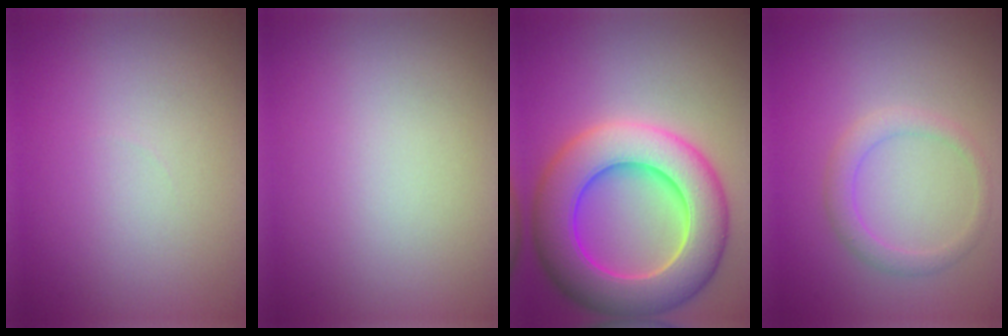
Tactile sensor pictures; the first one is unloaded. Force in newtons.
{"total": 0.0}
{"total": 10.1, "press": 10.1, "slide": 0.3}
{"total": 2.0, "press": 2.0, "slide": 0.1}